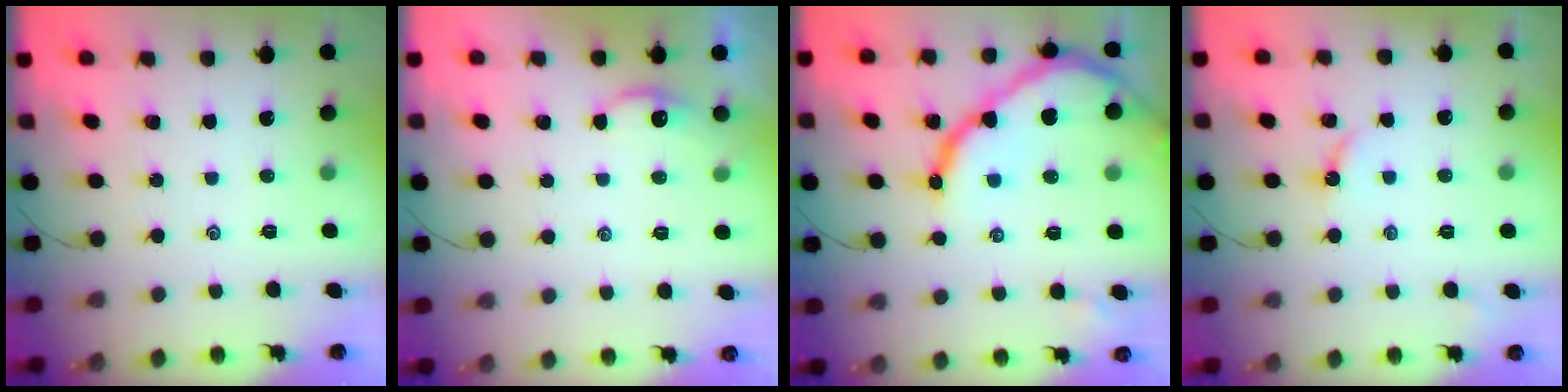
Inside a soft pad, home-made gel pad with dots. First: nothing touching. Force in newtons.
{"total": 2.6, "press": 2.6, "slide": 0.3}
{"total": 15.7, "press": 15.6, "slide": 2.0}
{"total": 2.6, "press": 2.6, "slide": 0.3}